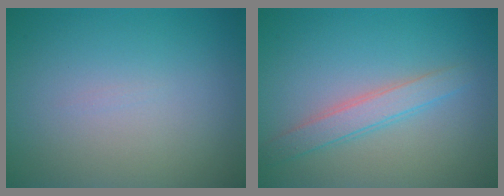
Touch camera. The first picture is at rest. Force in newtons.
{"total": 2.4, "press": 2.4, "slide": 0.0}